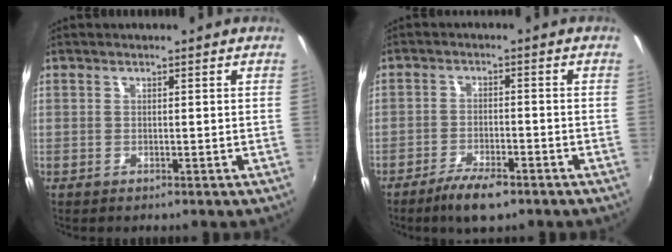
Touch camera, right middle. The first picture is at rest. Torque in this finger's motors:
{"motor_torque": [0.08, -0.07, 0.09, 0.03]}